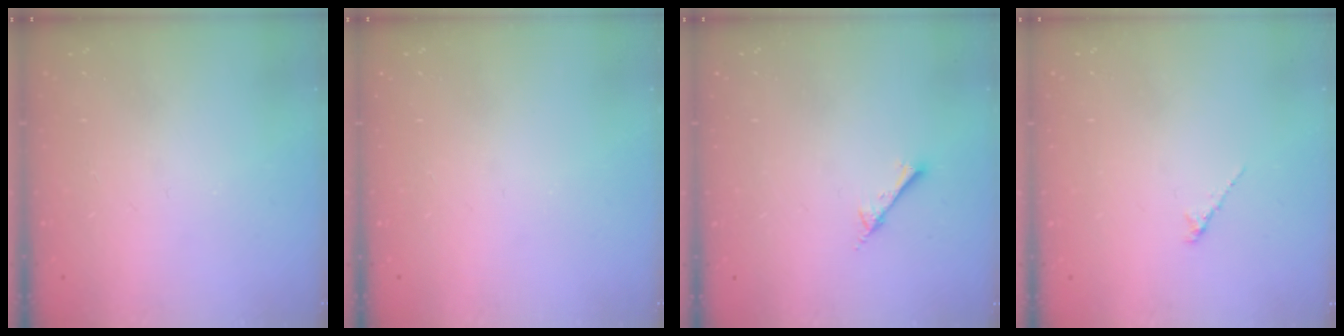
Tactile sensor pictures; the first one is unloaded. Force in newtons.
{"total": 0.0}
{"total": 2.6, "press": 2.6, "slide": 0.3}
{"total": 1.2, "press": 1.1, "slide": 0.4}